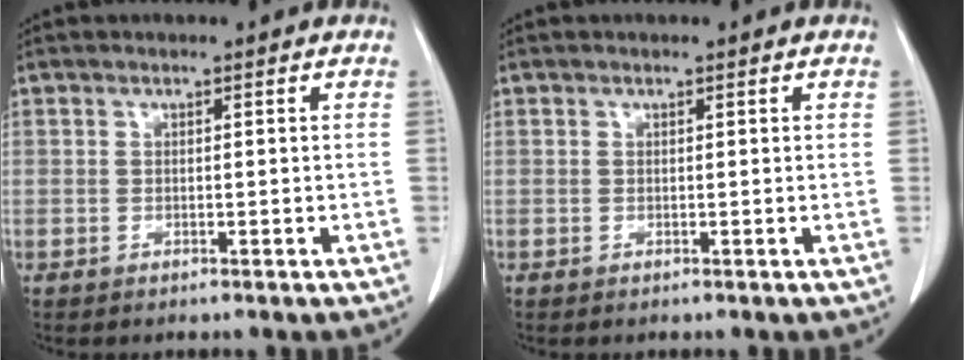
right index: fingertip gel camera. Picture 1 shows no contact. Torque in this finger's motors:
{"motor_torque": [-0.01, -0.04, 0.08, 0.02]}